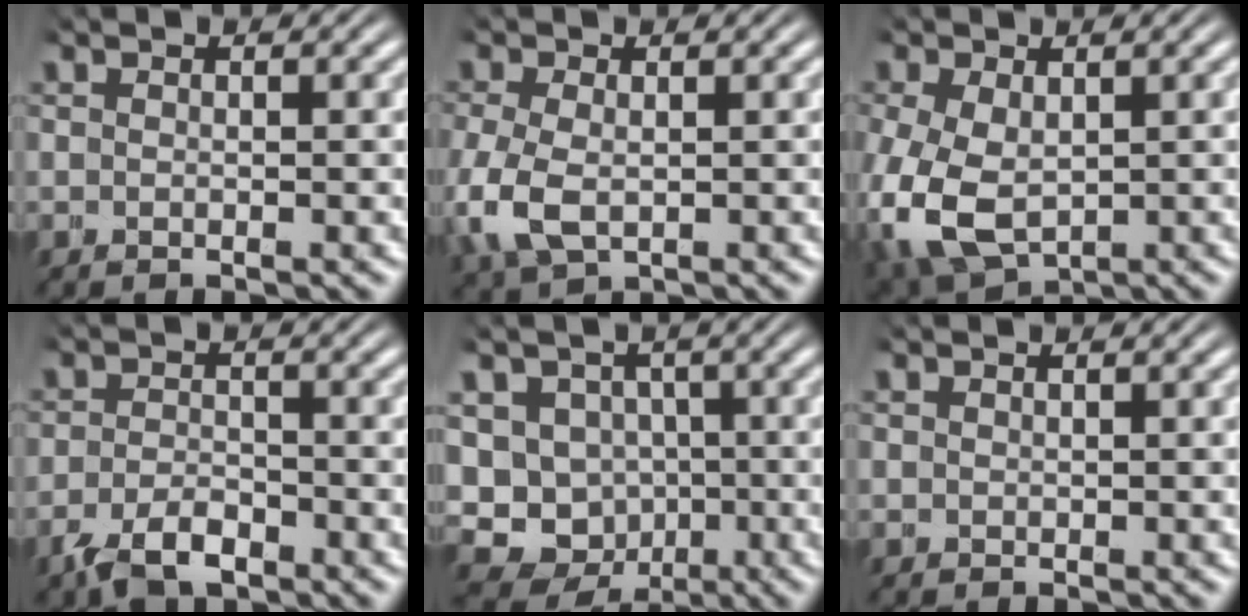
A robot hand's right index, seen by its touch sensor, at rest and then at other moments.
{"total": 3.5, "force": [-1.1, 2.7, 1.9], "torque": [-0.083, -0.033, 0.008]}
{"total": 7.2, "force": [-2.0, 5.9, 3.6], "torque": [-0.127, -0.055, 0.005]}
{"total": 3.4, "force": [-2.9, 1.5, 0.8], "torque": [-0.021, -0.018, -0.036]}
{"total": 15.3, "force": [-4.3, 14.3, 3.3], "torque": [-0.125, -0.080, -0.057]}
{"total": 0.8, "force": [0.0, -0.1, -0.8], "torque": [0.010, -0.004, 0.006]}